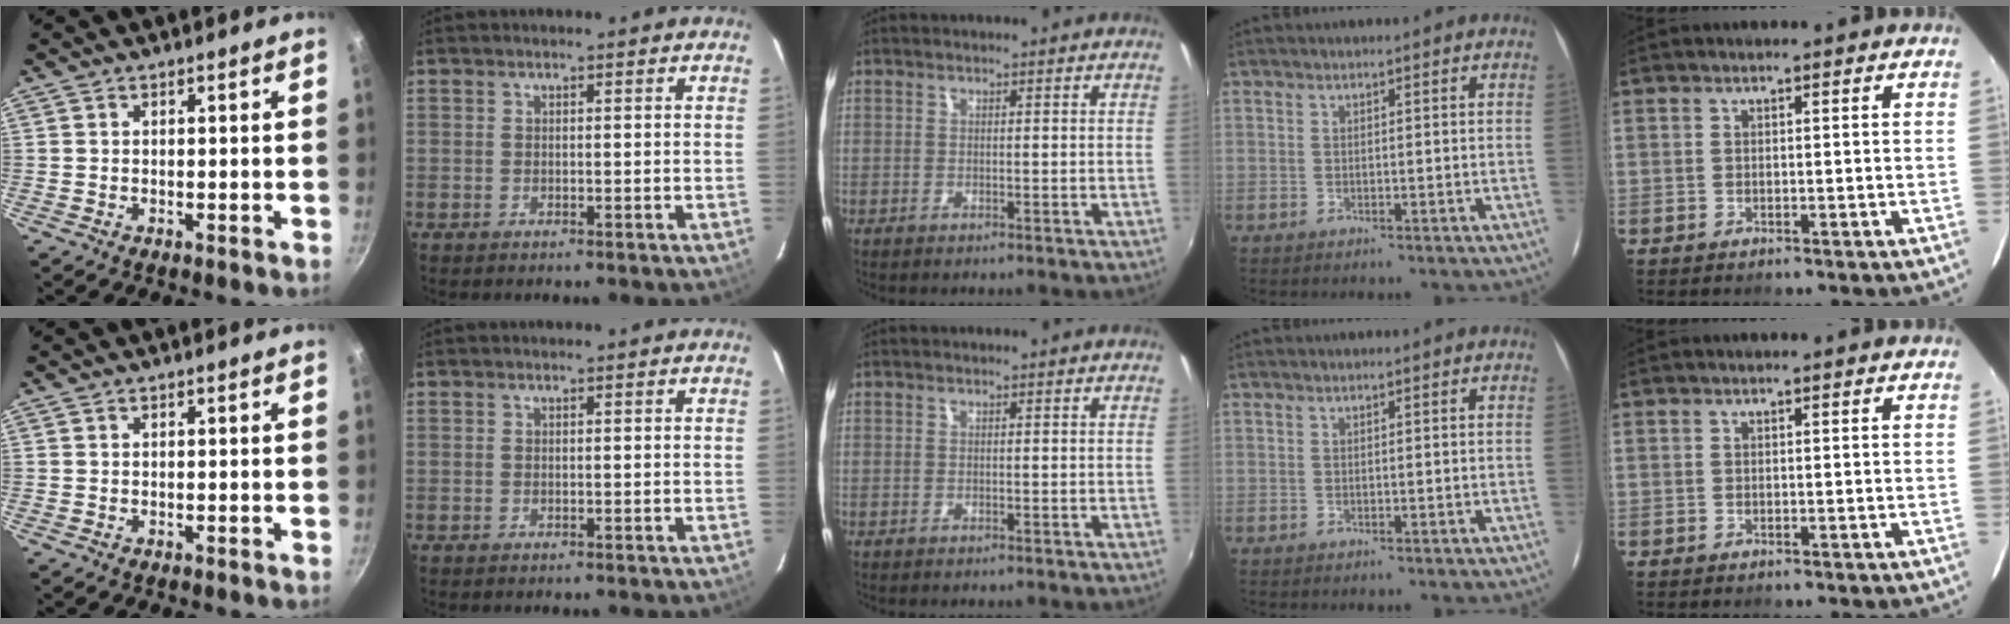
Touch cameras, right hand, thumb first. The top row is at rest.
{}